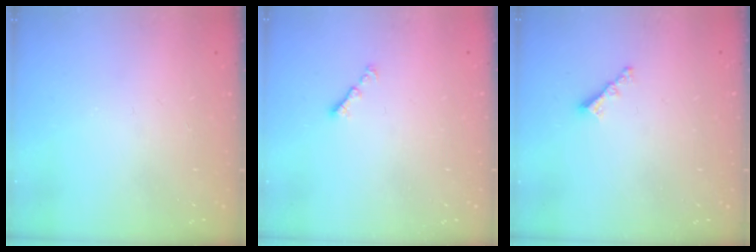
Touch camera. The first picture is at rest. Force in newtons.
{"total": 1.4, "press": 1.3, "slide": 0.5}
{"total": 3.0, "press": 2.9, "slide": 0.4}